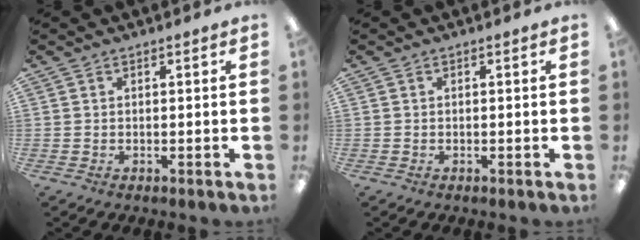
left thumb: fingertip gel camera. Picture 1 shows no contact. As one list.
[{"total": 0.0}]